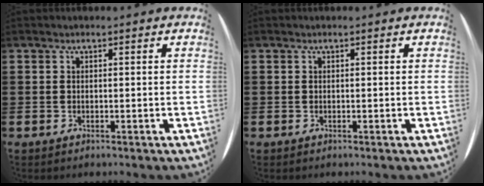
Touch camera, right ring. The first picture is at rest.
{"total": 0.0}